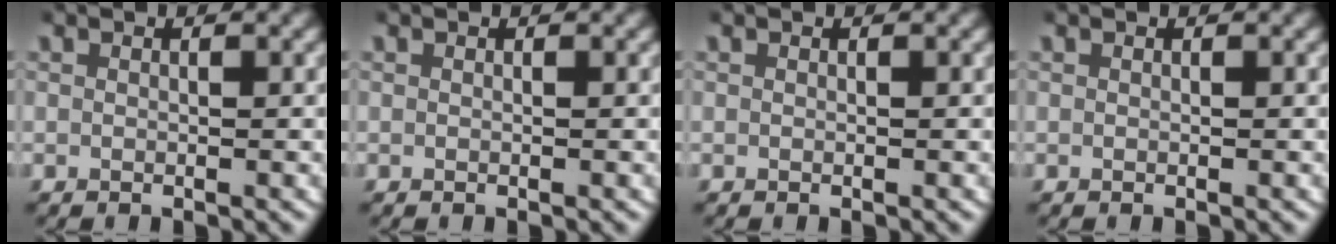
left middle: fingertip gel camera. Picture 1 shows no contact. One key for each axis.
{"total": 0.0}
{"total": 0.0}
{"total": 0.0}